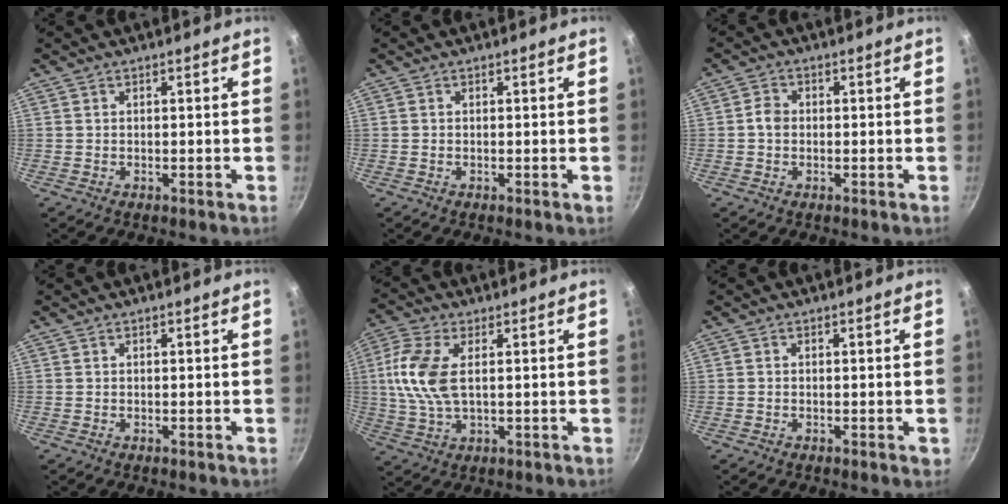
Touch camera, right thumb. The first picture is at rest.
{"total": 0.0}
{"total": 2.7, "force": [-0.2, 2.1, 1.6], "torque": [-0.022, 0.010, -0.007]}
{"total": 0.0}
{"total": 10.3, "force": [1.6, 5.0, 8.9], "torque": [-0.189, 0.006, 0.027]}
{"total": 1.0, "force": [-0.2, 0.6, 0.8], "torque": [-0.008, 0.002, -0.004]}